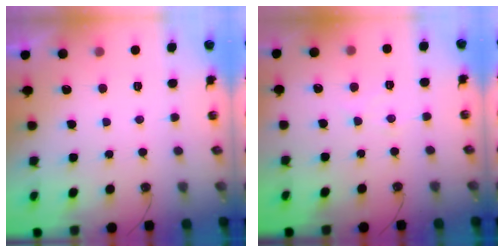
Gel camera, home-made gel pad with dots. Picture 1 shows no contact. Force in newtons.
{"total": 4.6, "press": 4.6, "slide": 0.6}